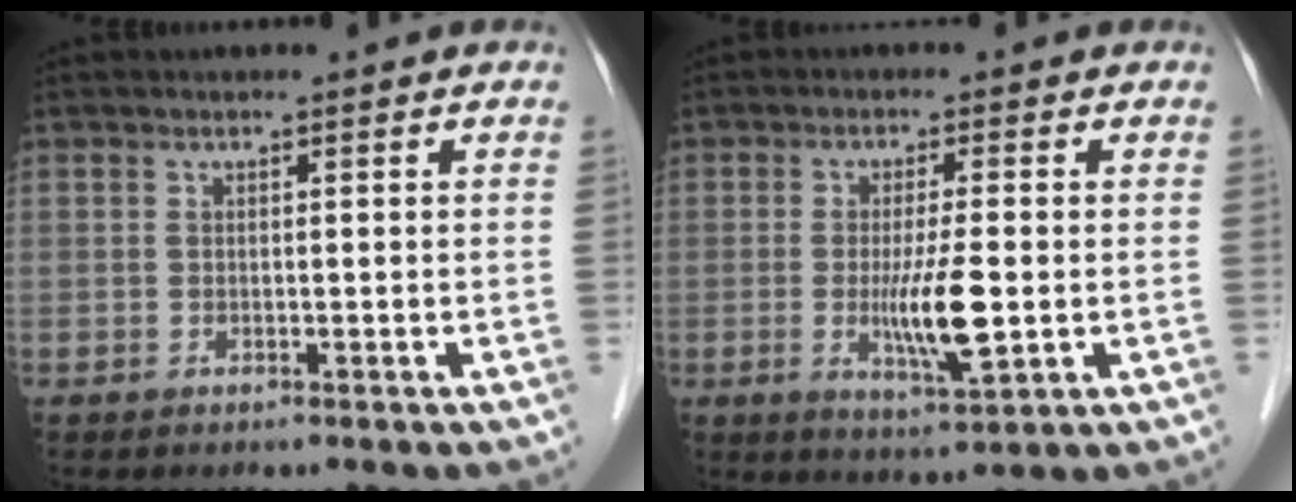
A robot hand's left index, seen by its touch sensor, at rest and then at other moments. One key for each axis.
{"total": 6.8, "fx": -0.9, "fy": 0.7, "fz": 6.7, "tx": -0.128, "ty": -0.017, "tz": -0.016}